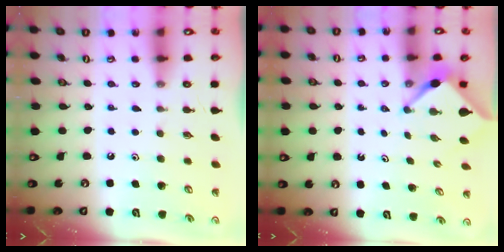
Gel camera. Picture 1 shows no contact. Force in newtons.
{"total": 3.9, "press": 3.9, "slide": 0.3}